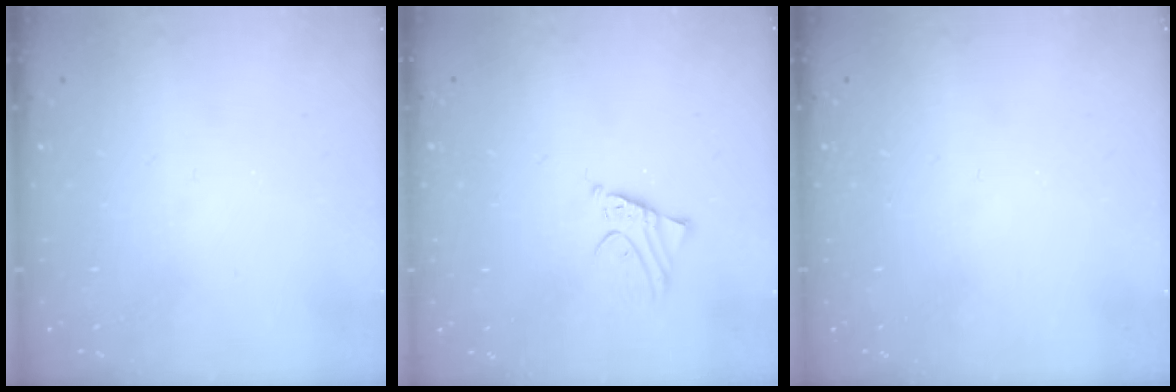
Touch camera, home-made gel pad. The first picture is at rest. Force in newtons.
{"total": 2.2, "press": 2.2, "slide": 0.1}
{"total": 0.0}